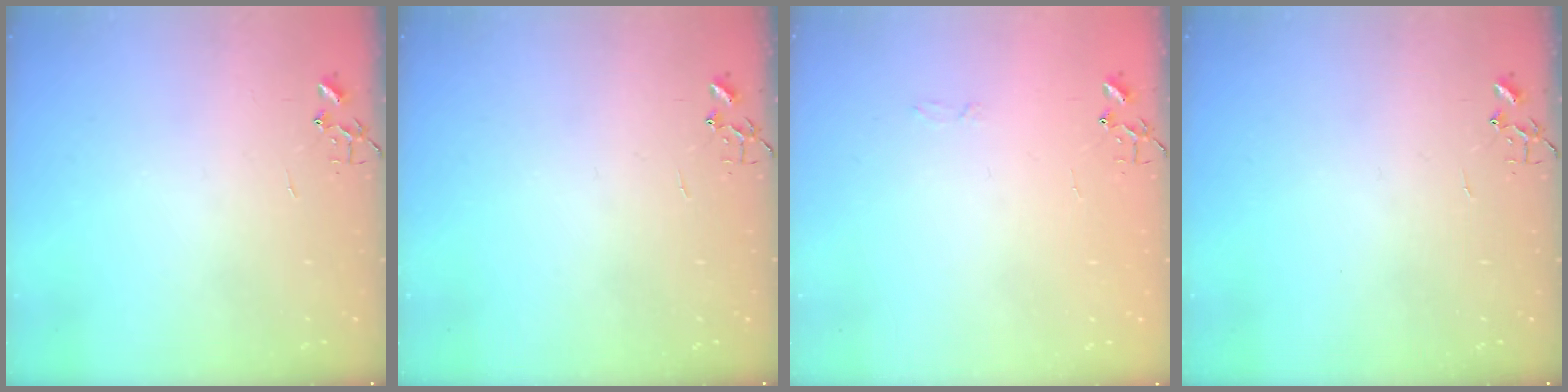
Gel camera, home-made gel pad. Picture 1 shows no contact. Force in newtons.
{"total": 0.0}
{"total": 3.3, "press": 3.2, "slide": 0.6}
{"total": 0.0}